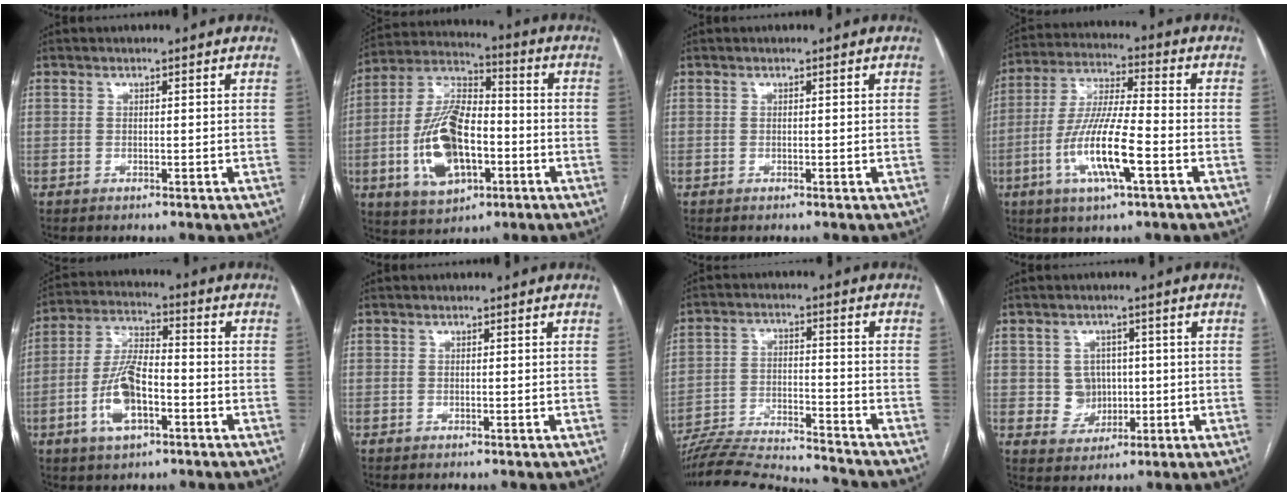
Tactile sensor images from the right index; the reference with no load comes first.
{"total": 15.8, "force": [-4.1, 7.7, 13.2], "torque": [-0.275, 0.013, -0.068]}
{"total": 0.0}
{"total": 13.1, "force": [-4.5, 1.6, 12.1], "torque": [-0.246, -0.008, -0.083]}
{"total": 10.3, "force": [-3.7, 3.9, 8.8], "torque": [-0.188, 0.007, -0.068]}
{"total": 0.0}
{"total": 18.1, "force": [-17.4, 0.6, 5.0], "torque": [-0.103, -0.010, -0.272]}
{"total": 4.6, "force": [0.0, 4.5, 1.2], "torque": [-0.014, 0.013, 0.010]}